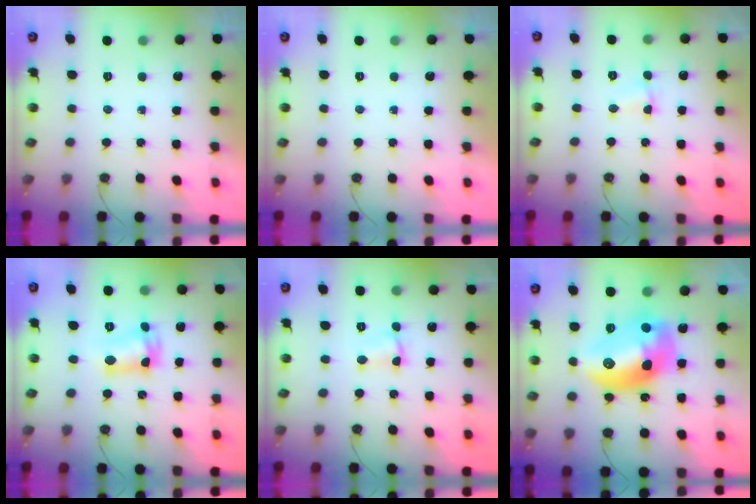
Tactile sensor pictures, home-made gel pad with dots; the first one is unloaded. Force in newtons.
{"total": 0.0}
{"total": 2.0, "press": 1.9, "slide": 0.5}
{"total": 8.2, "press": 8.2, "slide": 0.9}
{"total": 1.2, "press": 1.1, "slide": 0.4}
{"total": 19.0, "press": 19.0, "slide": 1.5}